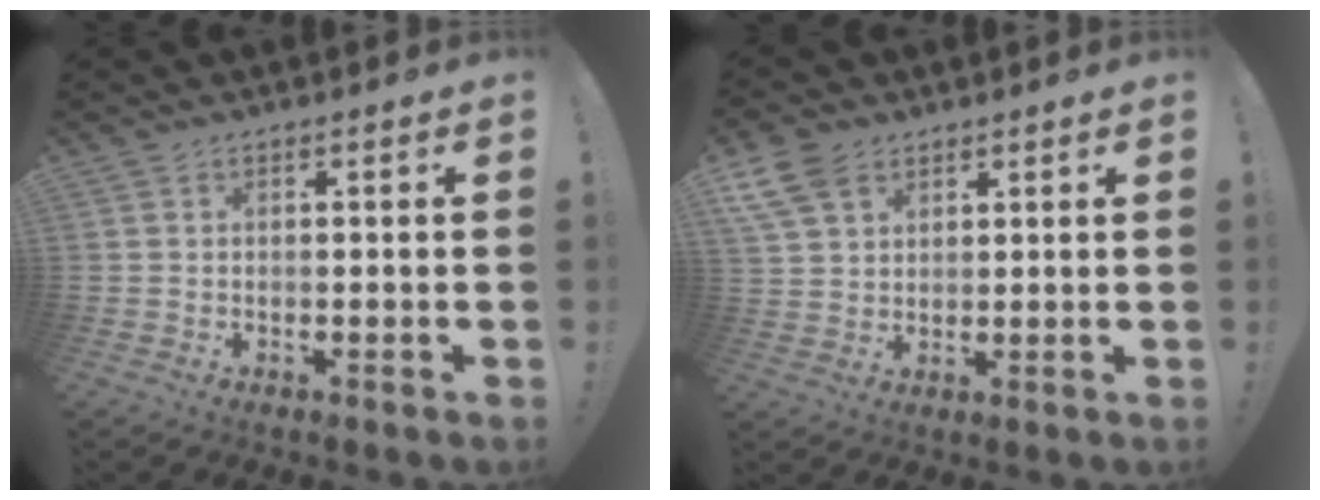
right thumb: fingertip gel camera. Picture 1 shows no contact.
{"total": 9.2, "force": [5.5, 5.8, 4.5], "torque": [-0.082, -0.020, 0.107]}